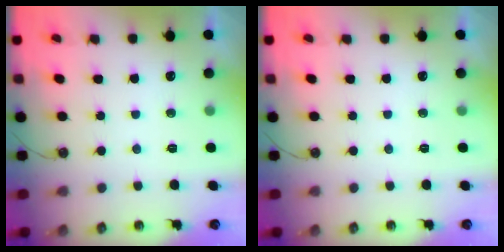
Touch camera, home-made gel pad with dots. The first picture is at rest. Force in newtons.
{"total": 0.0}